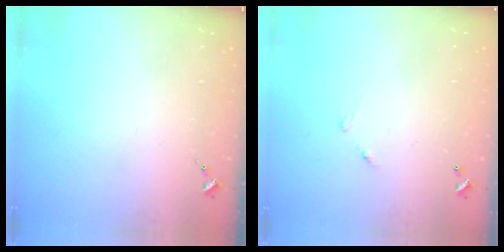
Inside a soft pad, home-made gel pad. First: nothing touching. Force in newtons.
{"total": 4.9, "press": 4.9, "slide": 0.3}